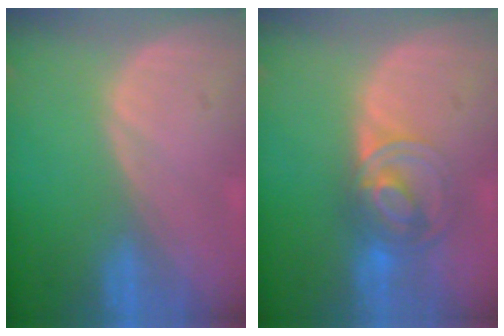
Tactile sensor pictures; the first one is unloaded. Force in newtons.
{"total": 7.5, "press": 6.1, "slide": 4.3}